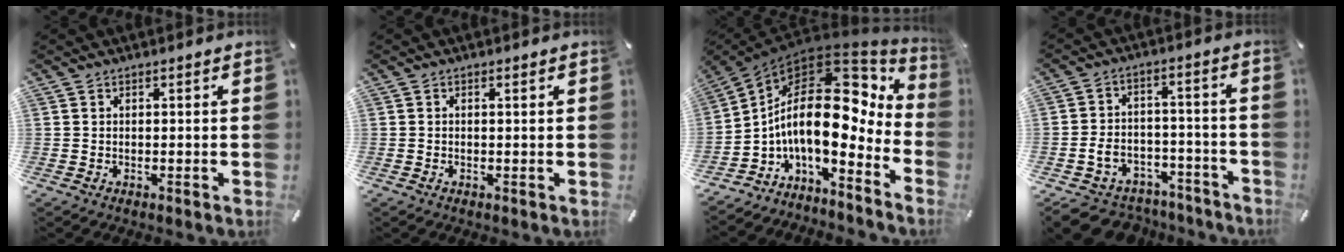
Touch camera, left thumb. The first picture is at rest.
{"total": 0.8, "force": [0.0, 0.1, 0.8], "torque": [-0.015, -0.002, 0.000]}
{"total": 18.8, "force": [2.6, 8.3, 16.6], "torque": [-0.338, -0.047, 0.036]}
{"total": 8.3, "force": [-4.1, 6.7, 2.8], "torque": [-0.060, 0.031, -0.068]}